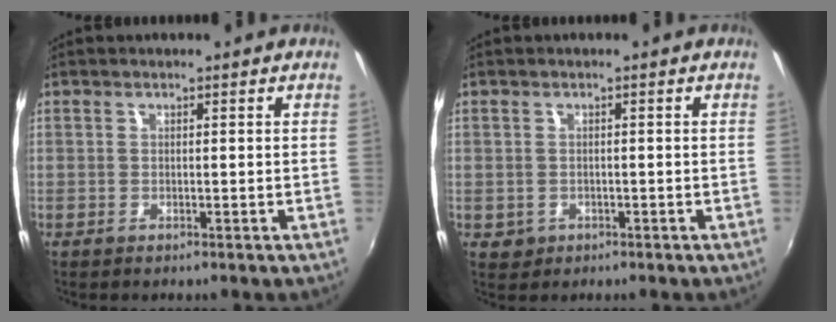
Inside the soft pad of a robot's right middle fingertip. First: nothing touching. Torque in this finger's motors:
{"motor_torque": [-0.02, 0.02, -0.05, -0.01]}